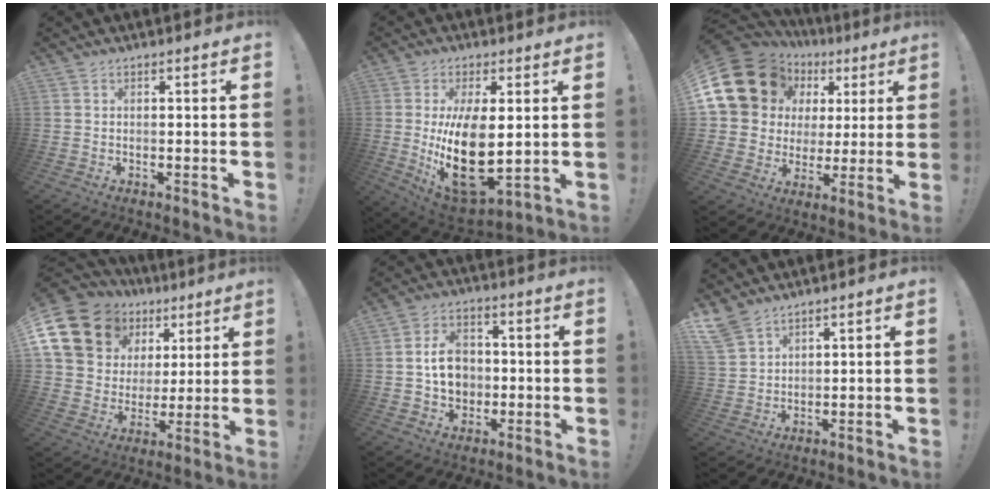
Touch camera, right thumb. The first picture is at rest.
{"total": 18.9, "force": [0.5, 9.5, 16.3], "torque": [-0.280, -0.036, 0.021]}
{"total": 18.6, "force": [8.9, 13.9, 8.5], "torque": [-0.144, -0.052, 0.188]}
{"total": 17.7, "force": [9.7, 13.2, 6.8], "torque": [-0.114, -0.052, 0.208]}
{"total": 11.1, "force": [0.0, 9.1, 6.4], "torque": [-0.098, 0.014, 0.003]}
{"total": 6.9, "force": [5.6, 3.2, 2.3], "torque": [-0.058, -0.026, 0.114]}